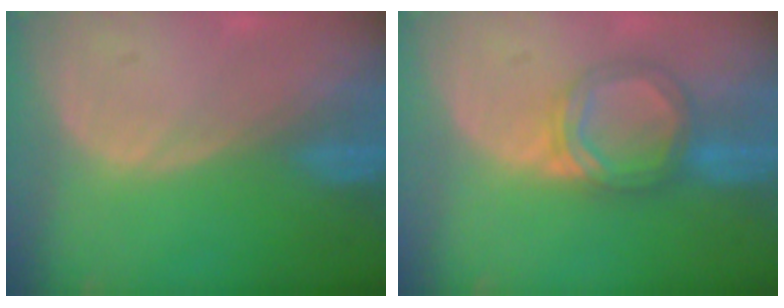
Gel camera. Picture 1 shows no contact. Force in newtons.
{"total": 5.4, "press": 5.3, "slide": 1.0}